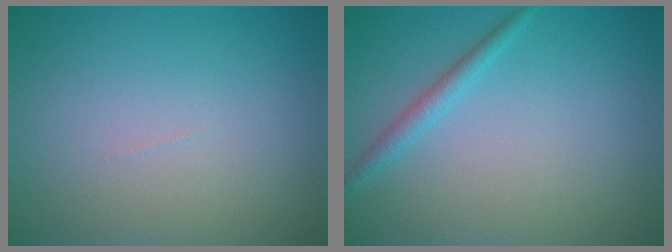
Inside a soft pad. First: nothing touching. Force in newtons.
{"total": 1.5, "press": 1.5, "slide": 0.1}